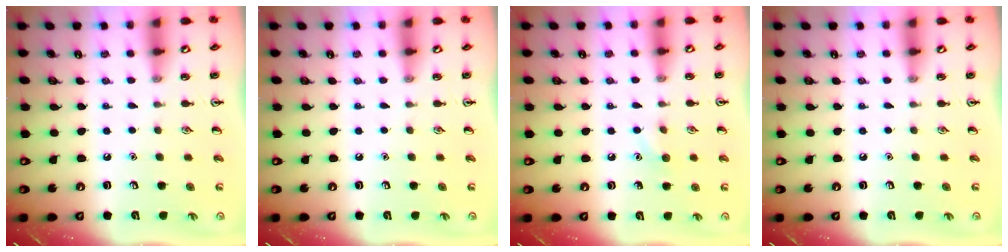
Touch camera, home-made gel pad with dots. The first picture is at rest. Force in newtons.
{"total": 0.0}
{"total": 5.7, "press": 5.4, "slide": 1.7}
{"total": 0.0}